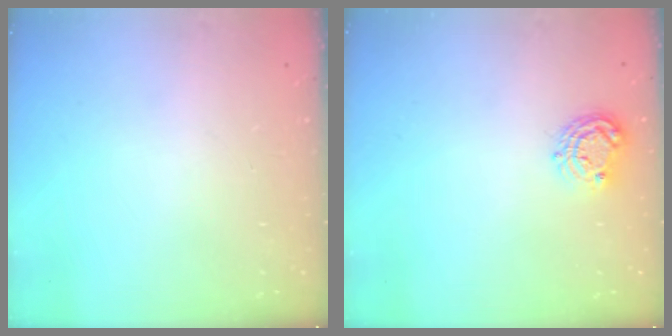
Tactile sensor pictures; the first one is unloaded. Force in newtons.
{"total": 7.5, "press": 7.5, "slide": 0.5}